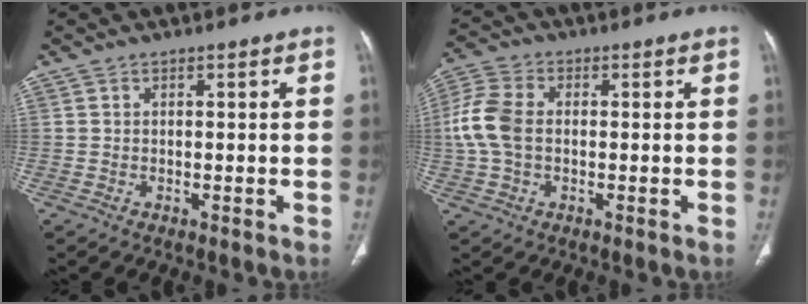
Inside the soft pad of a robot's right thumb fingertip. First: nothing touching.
{"total": 8.6, "force": [0.0, 5.8, 6.3], "torque": [-0.149, 0.019, -0.003]}